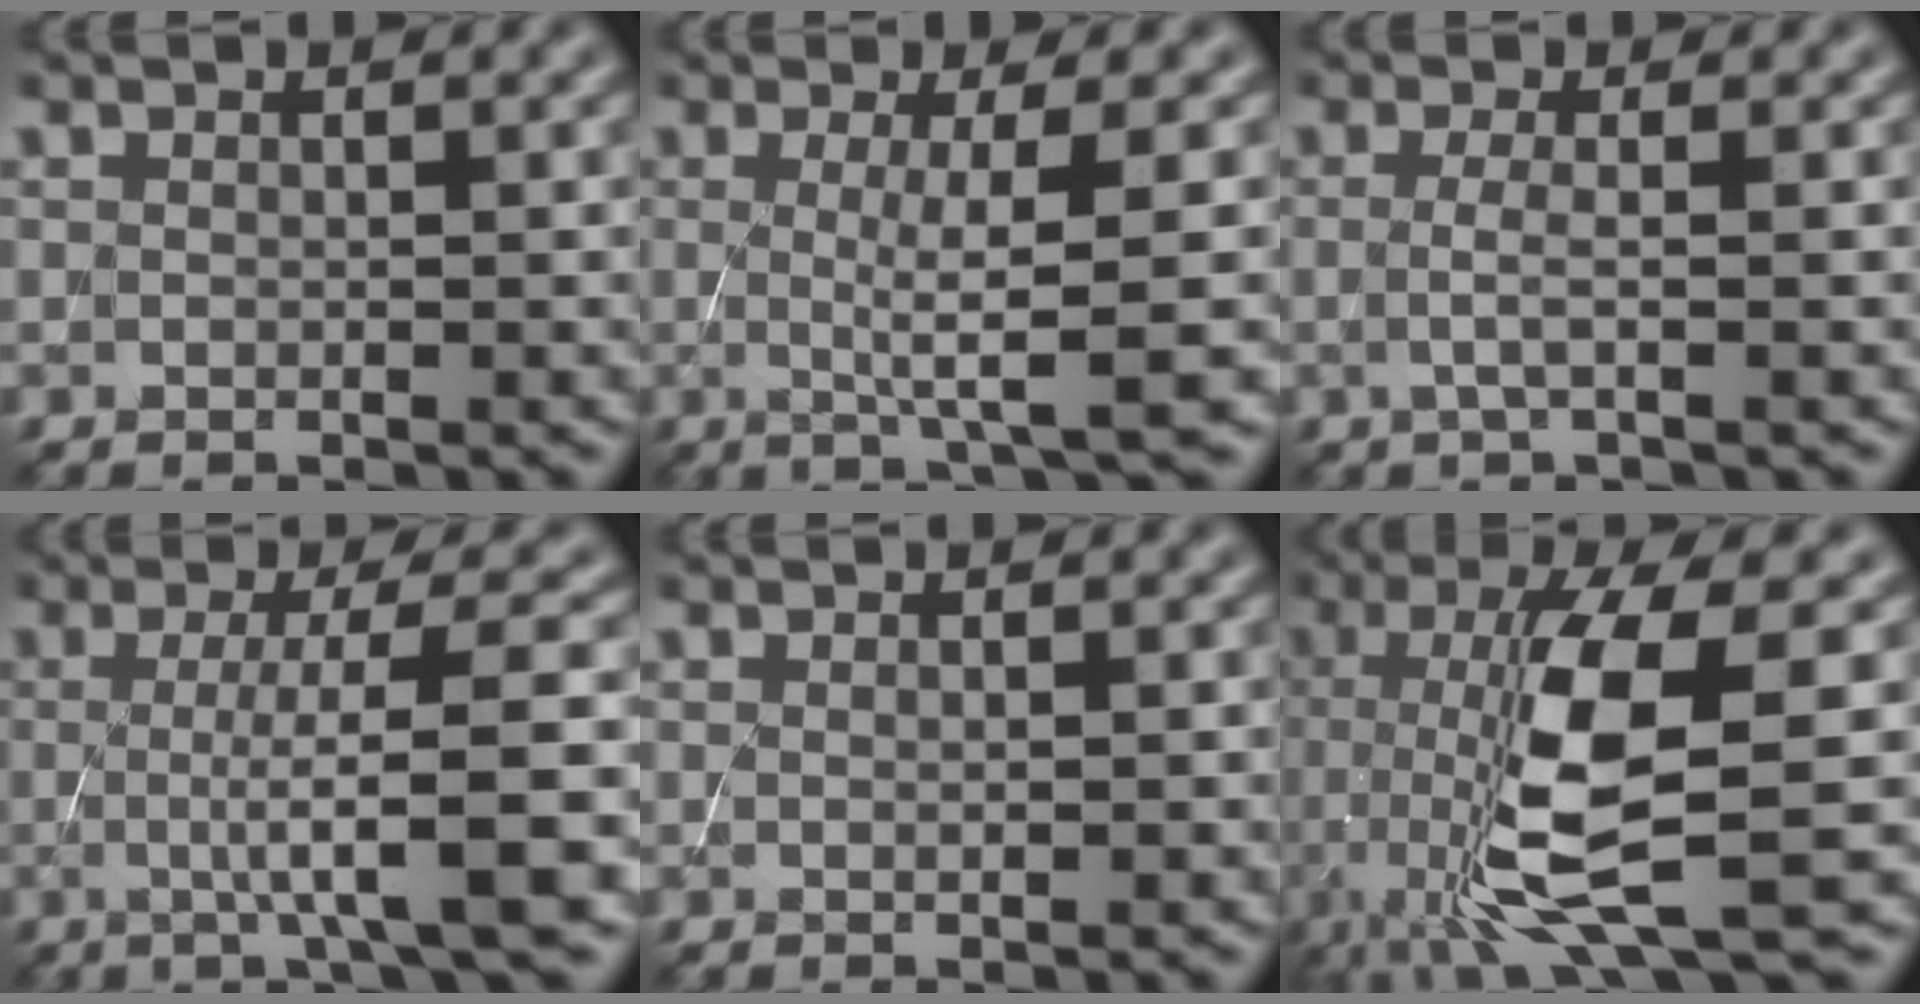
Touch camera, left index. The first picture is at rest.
{"total": 5.4, "force": [-0.1, 0.8, 5.4], "torque": [-0.087, -0.004, -0.001]}
{"total": 1.8, "force": [-0.1, 0.4, 1.7], "torque": [-0.035, -0.003, -0.006]}
{"total": 7.7, "force": [-0.6, 1.4, 7.6], "torque": [-0.112, 0.004, -0.008]}
{"total": 0.6, "force": [0.1, 0.2, 0.6], "torque": [-0.005, -0.001, 0.002]}
{"total": 10.8, "force": [-1.5, 2.9, 10.3], "torque": [-0.191, -0.015, -0.025]}